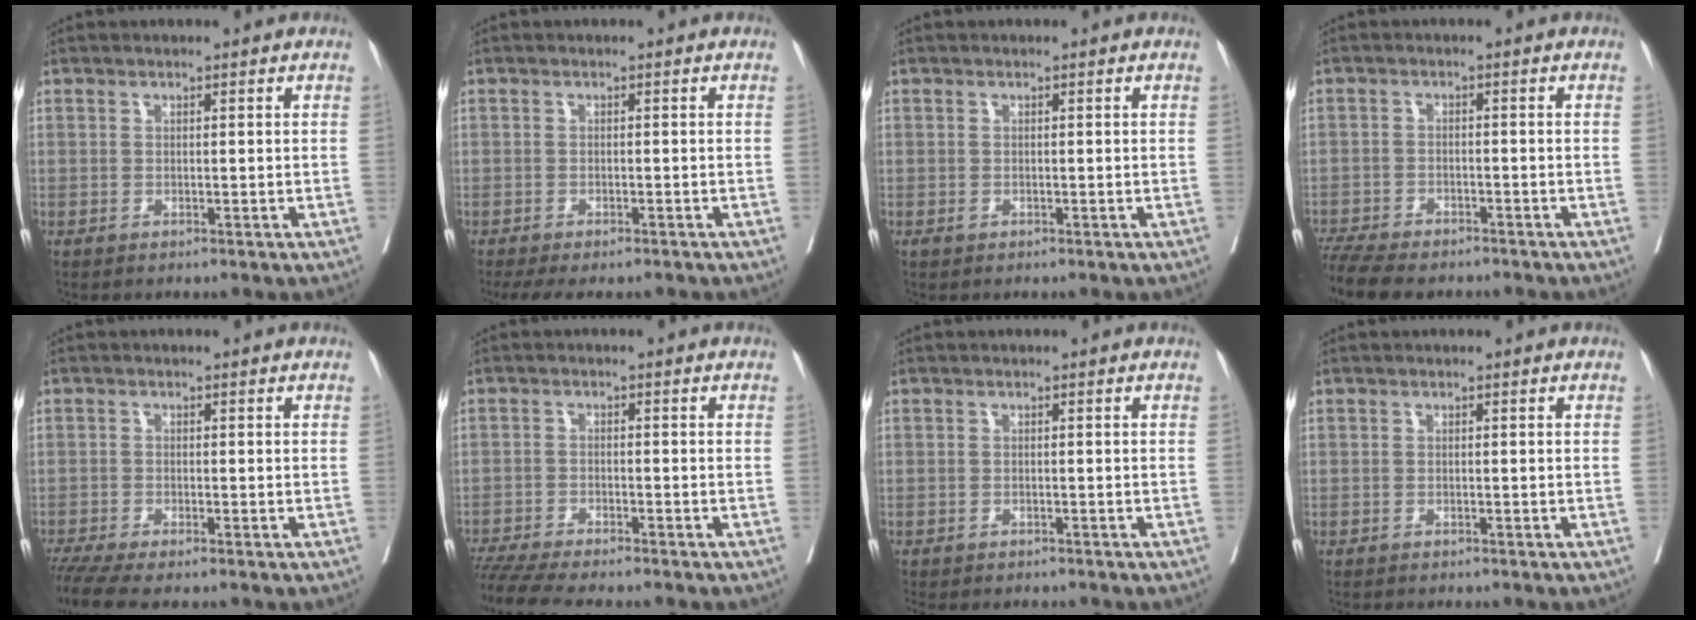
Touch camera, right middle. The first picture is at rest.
{"total": 7.1, "force": [-5.9, 2.1, 3.3], "torque": [-0.041, -0.007, -0.086]}
{"total": 0.6, "force": [-0.3, 0.4, 0.3], "torque": [-0.007, 0.000, -0.003]}
{"total": 11.2, "force": [-9.7, 2.9, 4.8], "torque": [-0.090, -0.008, -0.151]}
{"total": 5.0, "force": [-4.2, -0.1, 2.6], "torque": [-0.043, -0.012, -0.077]}
{"total": 10.2, "force": [-9.1, 0.4, 4.6], "torque": [-0.067, -0.015, -0.147]}
{"total": 6.6, "force": [-5.9, 1.8, 2.4], "torque": [-0.027, -0.005, -0.078]}
{"total": 1.8, "force": [-1.7, 0.3, 0.6], "torque": [-0.011, -0.003, -0.023]}